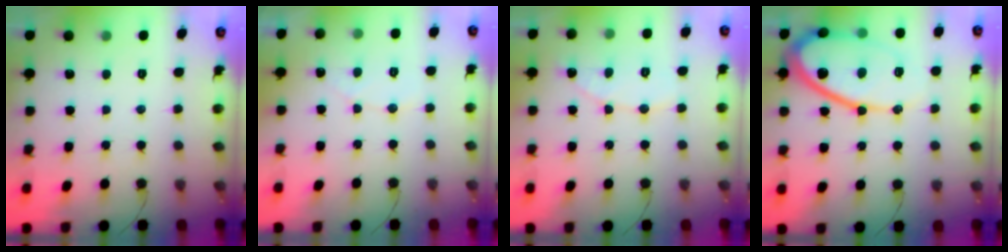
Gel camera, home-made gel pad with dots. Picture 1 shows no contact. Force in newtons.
{"total": 3.8, "press": 3.8, "slide": 0.2}
{"total": 7.0, "press": 7.0, "slide": 0.7}
{"total": 18.4, "press": 18.4, "slide": 1.5}